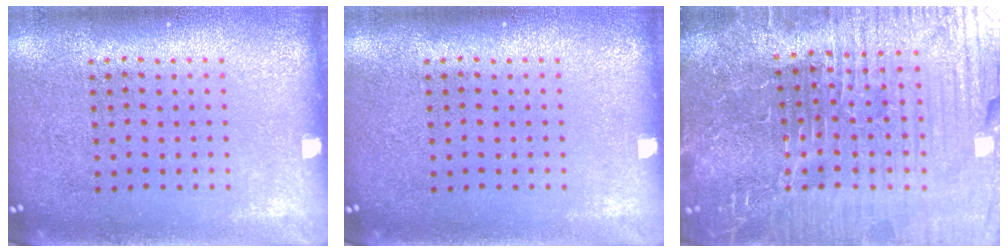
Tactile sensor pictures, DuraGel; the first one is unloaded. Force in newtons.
{"total": 0.0}
{"total": 7.4, "press": 6.6, "slide": 3.3}